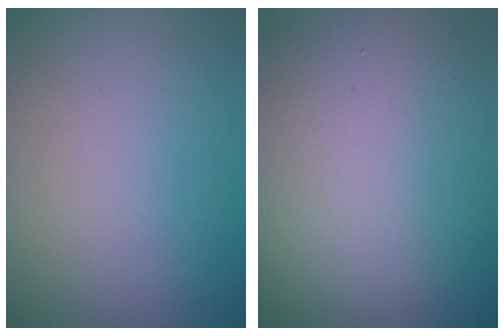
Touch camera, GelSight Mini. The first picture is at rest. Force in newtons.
{"total": 12.4, "press": 12.3, "slide": 1.4}